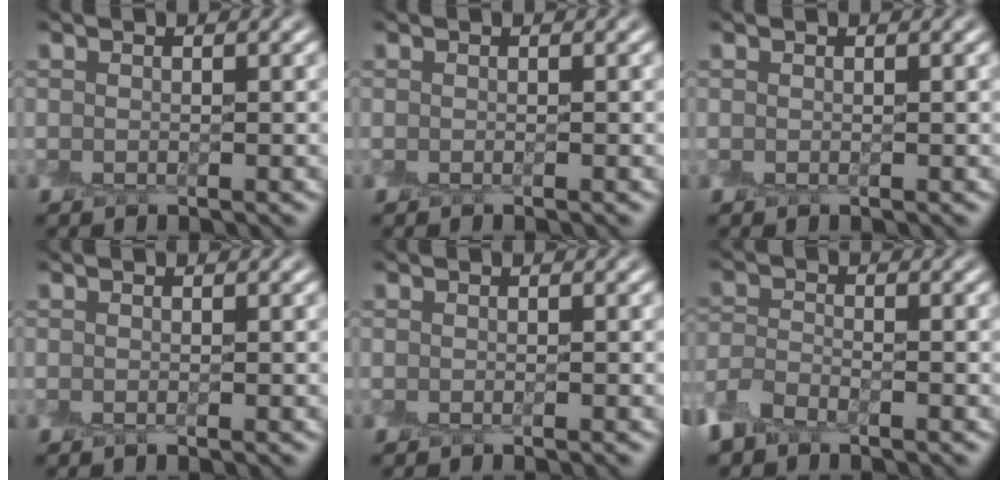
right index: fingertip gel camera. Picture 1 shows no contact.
{"total": 0.0}
{"total": 0.0}
{"total": 0.0}
{"total": 0.0}
{"total": 2.1, "force": [-1.8, 0.9, 0.6], "torque": [-0.010, 0.001, -0.045]}